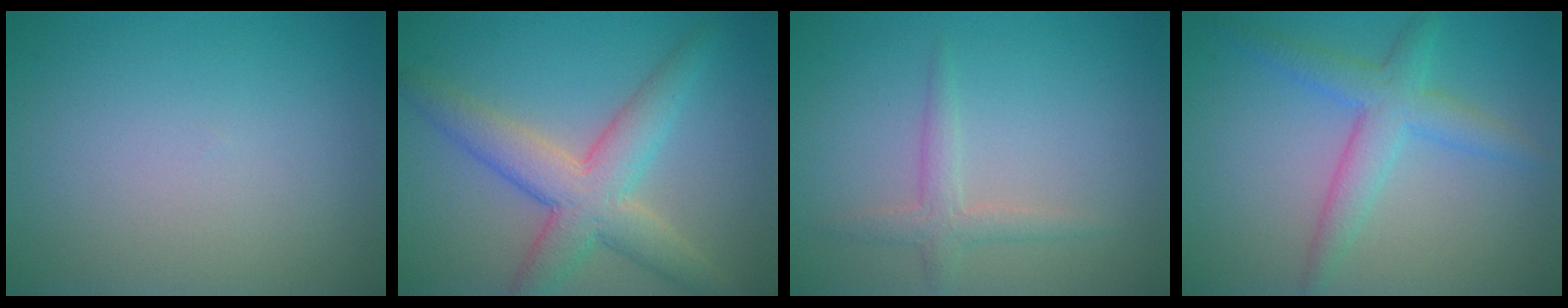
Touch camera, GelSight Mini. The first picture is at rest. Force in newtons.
{"total": 6.1, "press": 6.1, "slide": 0.2}
{"total": 1.9, "press": 1.9, "slide": 0.1}
{"total": 3.7, "press": 3.7, "slide": 0.2}